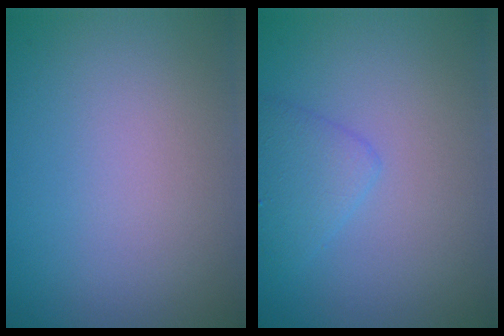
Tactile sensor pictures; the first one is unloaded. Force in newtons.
{"total": 2.0, "press": 2.0, "slide": 0.1}